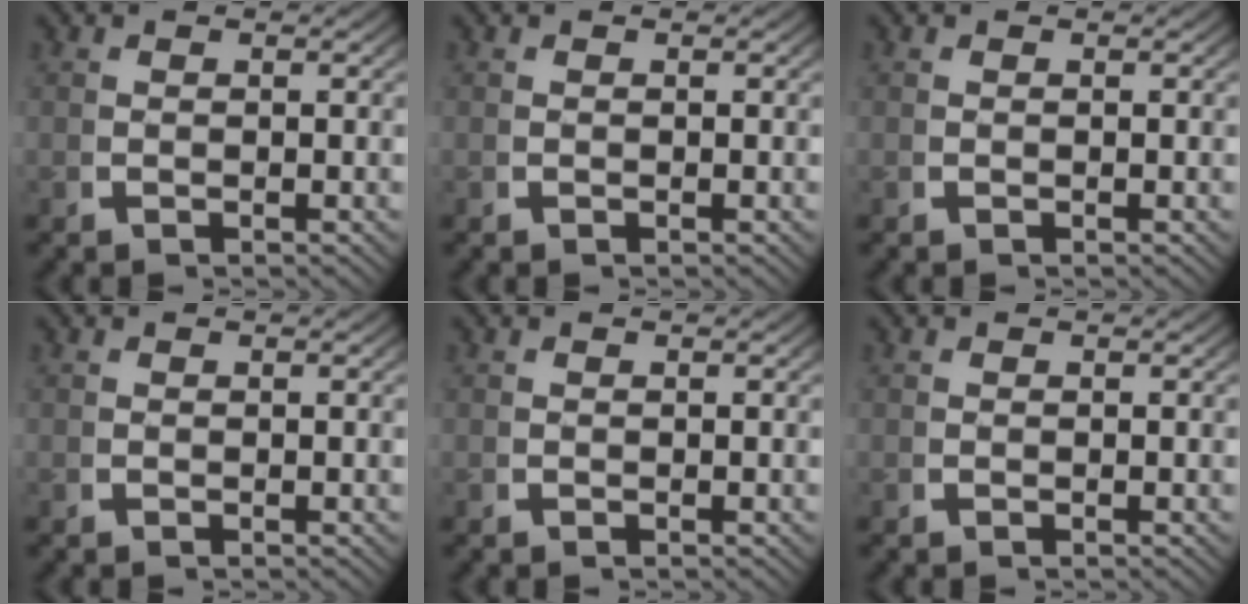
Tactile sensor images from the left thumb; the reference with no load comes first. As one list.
[{"total": 0.0}, {"total": 0.0}, {"total": 0.0}, {"total": 0.0}, {"total": 0.0}]